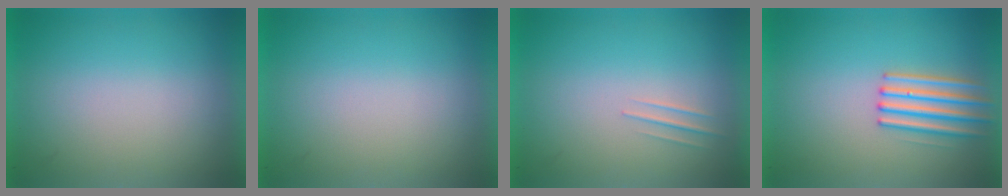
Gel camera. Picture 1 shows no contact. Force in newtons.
{"total": 0.0}
{"total": 1.0}
{"total": 3.1}